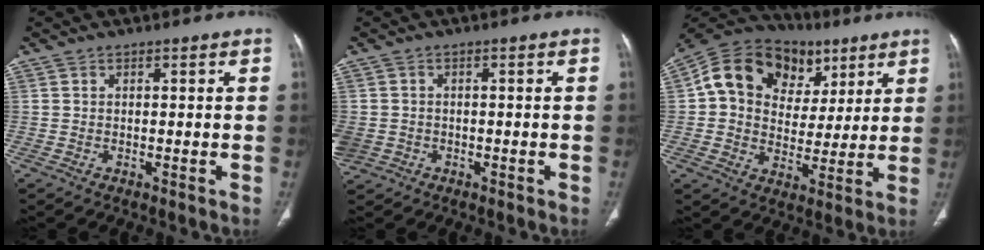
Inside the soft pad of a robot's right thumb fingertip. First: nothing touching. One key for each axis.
{"total": 5.9, "fx": -1.9, "fy": 5.3, "fz": 1.7, "tx": -0.053, "ty": 0.013, "tz": -0.025}
{"total": 18.4, "fx": 6.7, "fy": 14.3, "fz": 9.5, "tx": -0.127, "ty": 0.018, "tz": 0.110}